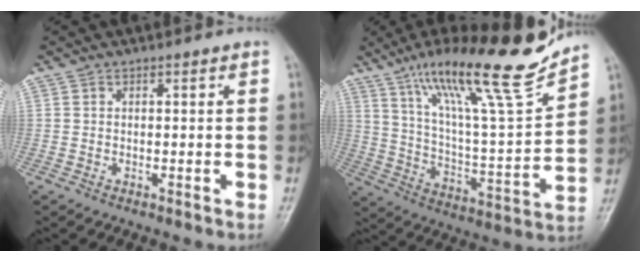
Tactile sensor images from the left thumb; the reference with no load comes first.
{"total": 22.8, "force": [16.8, 2.8, 15.2], "torque": [-0.224, -0.073, 0.286]}